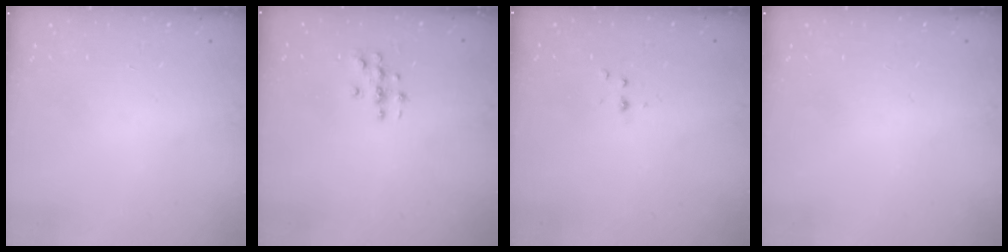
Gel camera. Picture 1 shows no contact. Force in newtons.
{"total": 3.1, "press": 3.1, "slide": 0.2}
{"total": 3.1, "press": 2.7, "slide": 1.6}
{"total": 0.0}